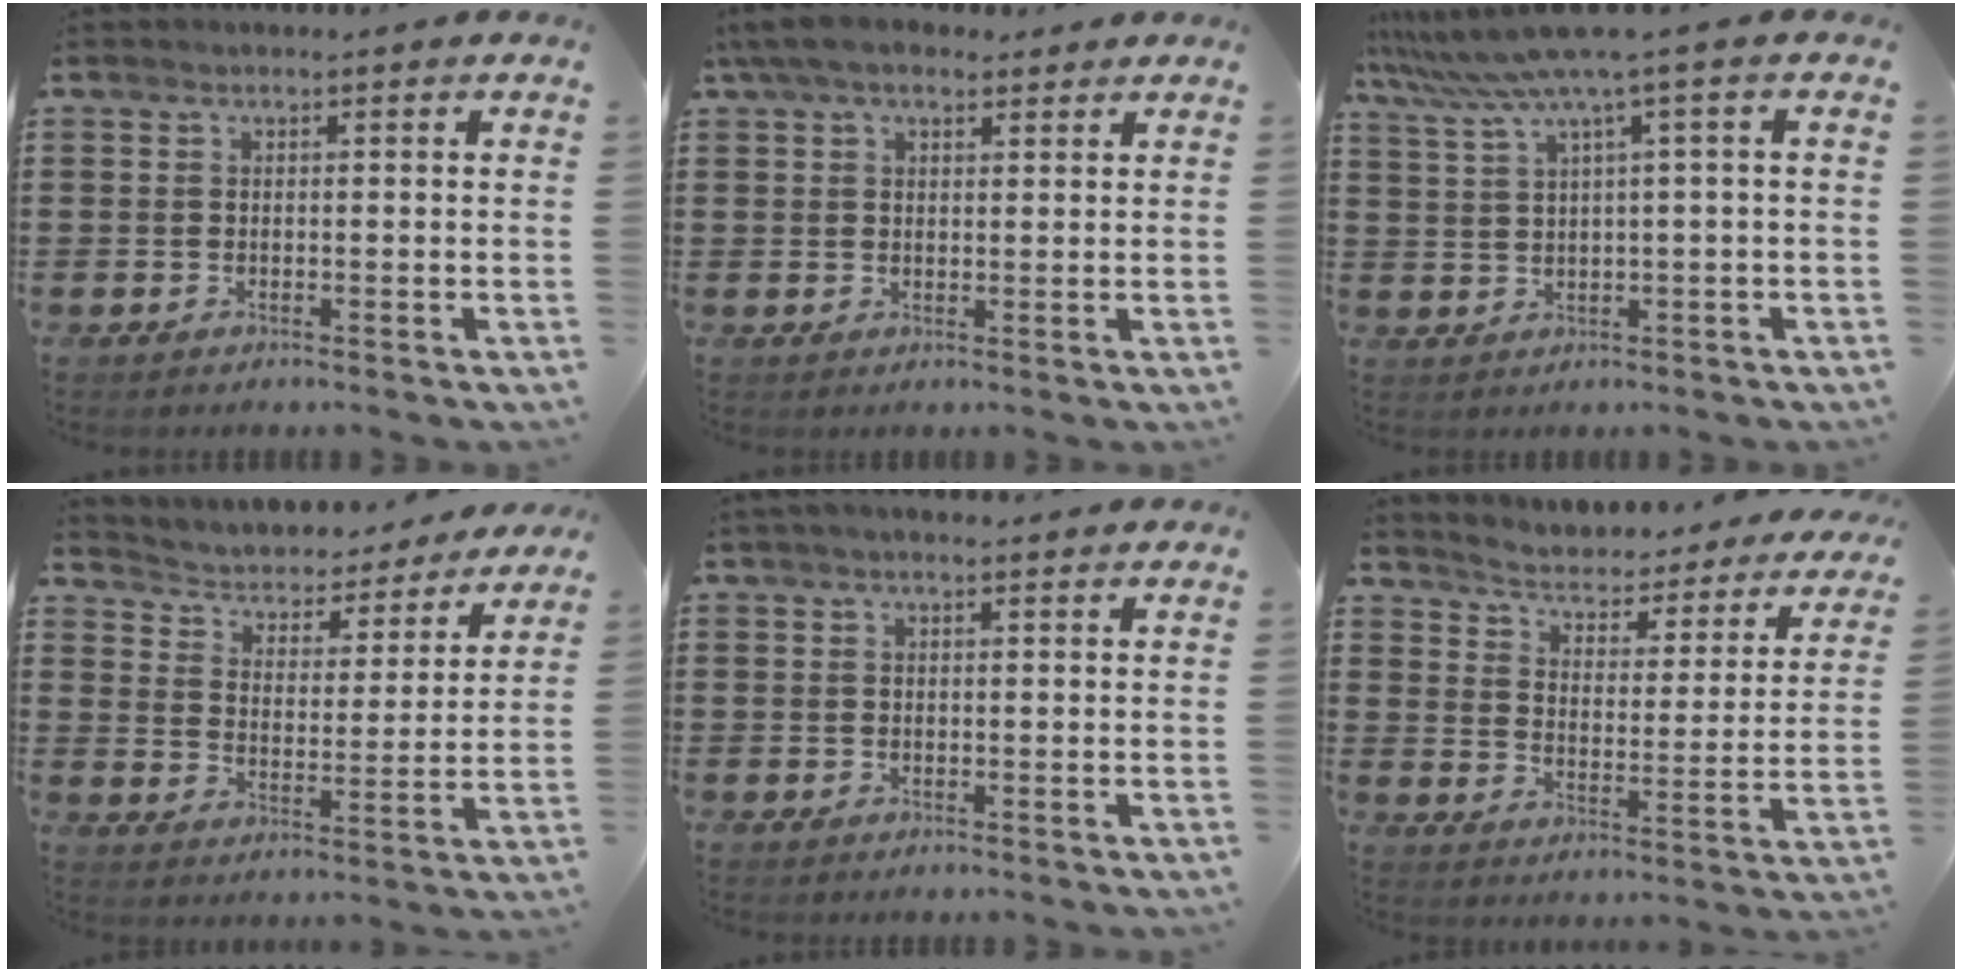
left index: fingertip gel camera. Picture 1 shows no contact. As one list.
[{"total": 5.3, "force": [3.9, 2.1, 2.8], "torque": [-0.068, 0.004, 0.074]}, {"total": 5.8, "force": [2.5, -0.7, 5.2], "torque": [-0.125, -0.029, 0.035]}, {"total": 2.9, "force": [2.9, 0.6, 0.1], "torque": [-0.024, -0.030, 0.040]}, {"total": 1.2, "force": [0.9, 0.2, 0.8], "torque": [-0.015, 0.003, 0.016]}, {"total": 2.2, "force": [2.1, 0.6, 0.6], "torque": [-0.029, -0.027, 0.022]}]